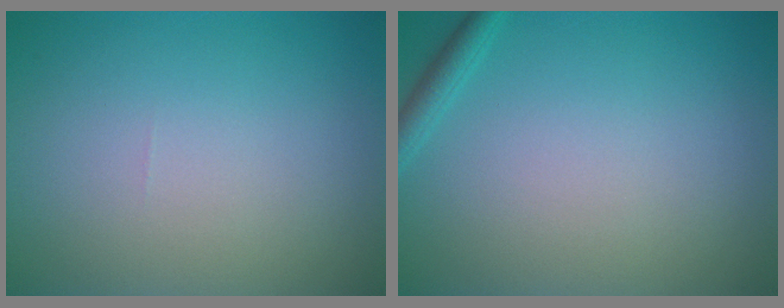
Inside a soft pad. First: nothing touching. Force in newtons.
{"total": 1.4, "press": 1.4, "slide": 0.1}